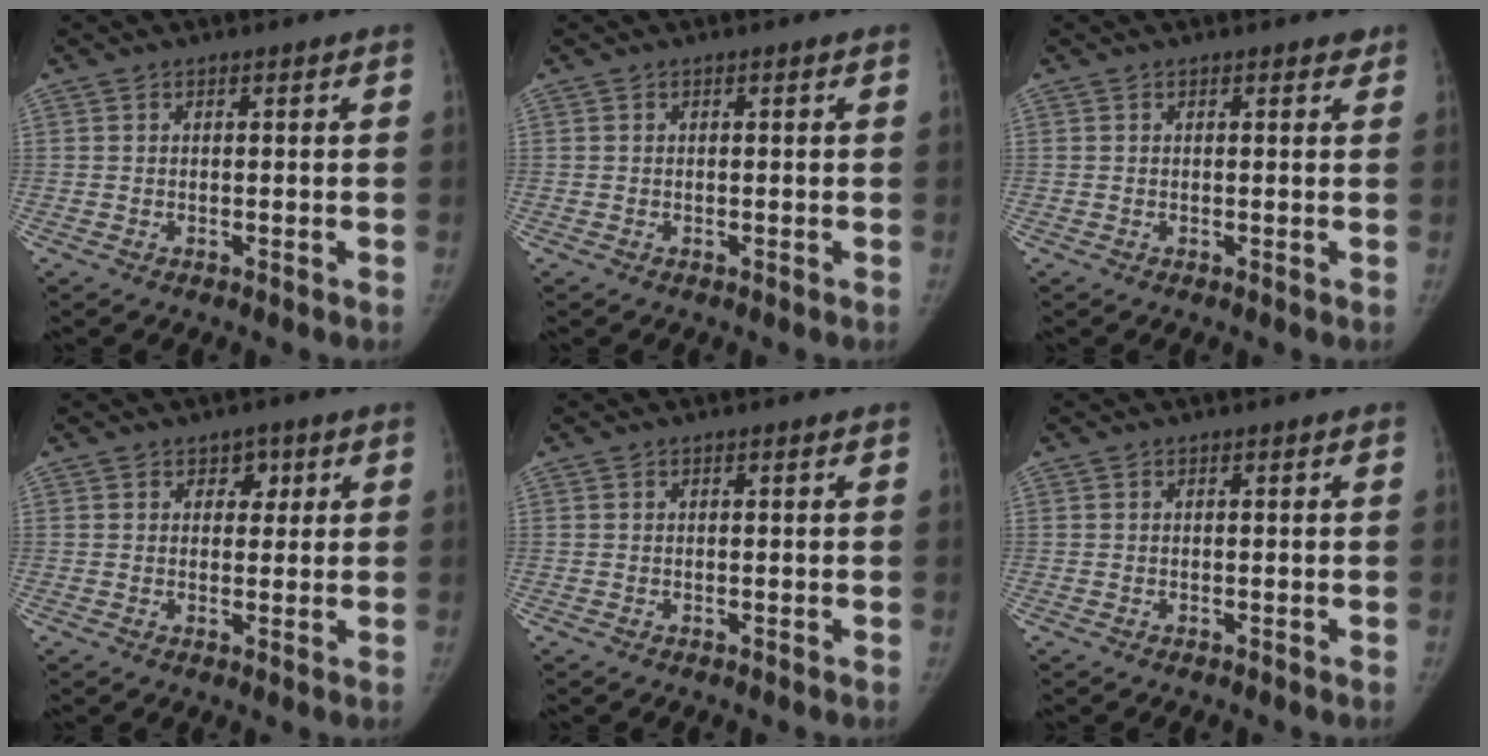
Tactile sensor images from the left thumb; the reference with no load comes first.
{"total": 0.0}
{"total": 0.9, "force": [0.7, 0.5, 0.3], "torque": [0.004, -0.004, 0.003]}
{"total": 3.2, "force": [1.5, 2.4, 1.3], "torque": [0.009, -0.005, 0.018]}
{"total": 0.0}
{"total": 0.0}